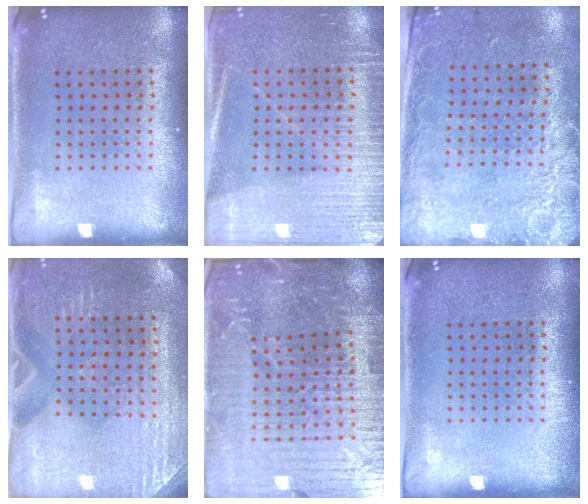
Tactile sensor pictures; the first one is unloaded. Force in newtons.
{"total": 3.3, "press": 3.0, "slide": 1.3}
{"total": 2.6, "press": 2.0, "slide": 1.7}
{"total": 2.9, "press": 2.8, "slide": 0.4}
{"total": 6.6, "press": 5.8, "slide": 3.3}
{"total": 0.0}